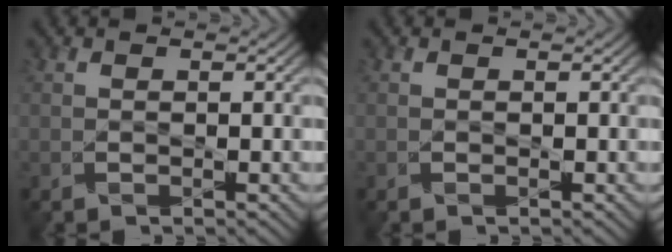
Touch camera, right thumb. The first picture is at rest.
{"total": 0.0}